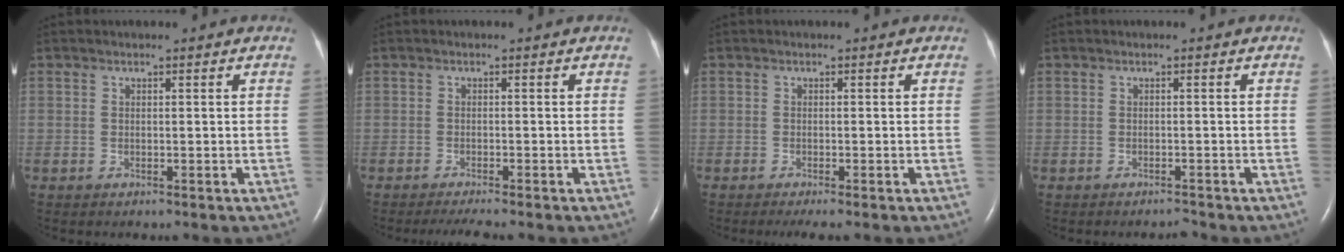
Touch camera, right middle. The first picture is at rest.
{"total": 3.1, "force": [-2.6, -0.2, 1.8], "torque": [-0.029, -0.007, -0.040]}
{"total": 2.3, "force": [-1.7, 0.0, 1.5], "torque": [-0.026, -0.007, -0.026]}
{"total": 0.7, "force": [-0.7, 0.0, 0.0], "torque": [-0.002, -0.003, -0.010]}